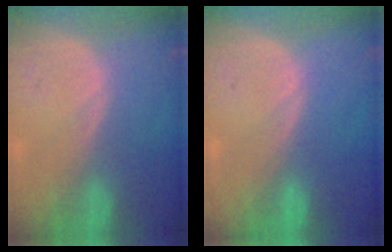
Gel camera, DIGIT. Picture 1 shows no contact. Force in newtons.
{"total": 0.0}